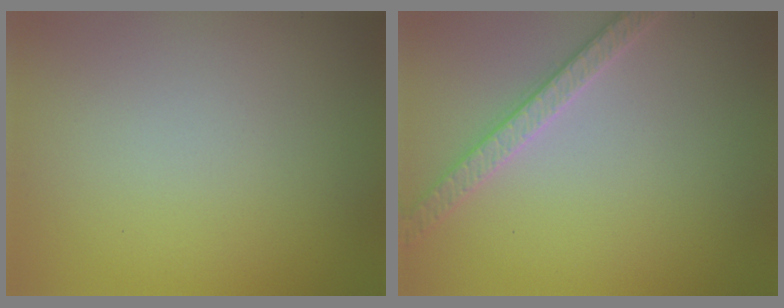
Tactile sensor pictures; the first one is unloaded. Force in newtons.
{"total": 2.6, "press": 2.5, "slide": 0.5}